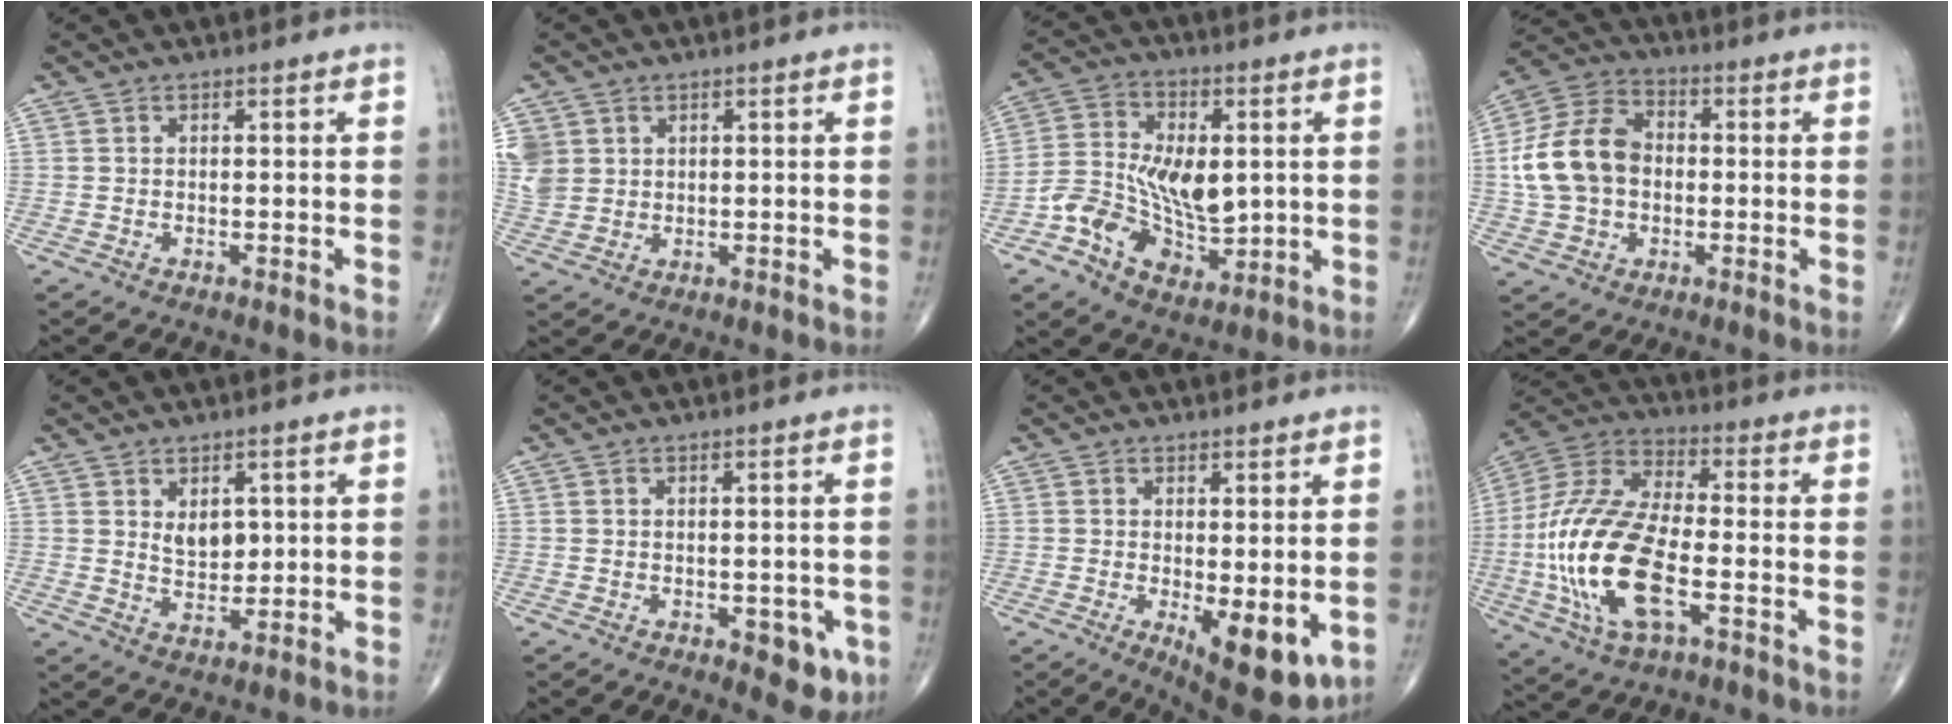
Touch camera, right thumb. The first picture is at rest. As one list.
[{"total": 8.6, "force": [2.6, 7.5, 3.3], "torque": [-0.084, 0.005, 0.065]}, {"total": 15.8, "force": [-0.8, 10.3, 12.0], "torque": [-0.188, 0.013, -0.002]}, {"total": 13.9, "force": [-0.1, 10.4, 9.3], "torque": [-0.165, 0.028, -0.008]}, {"total": 4.9, "force": [1.5, 3.2, 3.4], "torque": [-0.039, -0.016, 0.032]}, {"total": 5.6, "force": [-1.9, 3.0, 4.4], "torque": [-0.027, -0.002, -0.018]}, {"total": 9.9, "force": [-1.9, 3.8, 8.9], "torque": [-0.114, -0.024, -0.016]}, {"total": 22.0, "force": [-5.1, 9.6, 19.1], "torque": [-0.420, 0.016, -0.089]}]